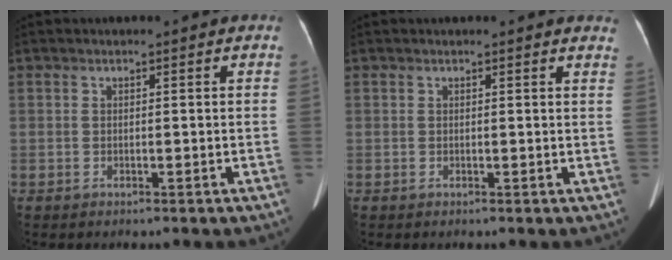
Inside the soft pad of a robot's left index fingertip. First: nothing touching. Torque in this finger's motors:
{"motor_torque": [0.01, -0.04, -0.01, -0.01]}